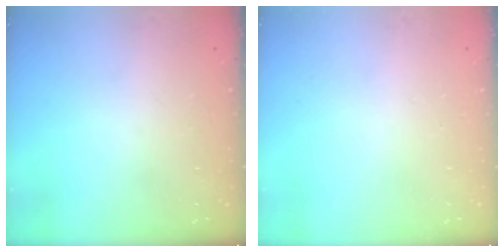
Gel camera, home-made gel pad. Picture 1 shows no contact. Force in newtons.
{"total": 0.0}